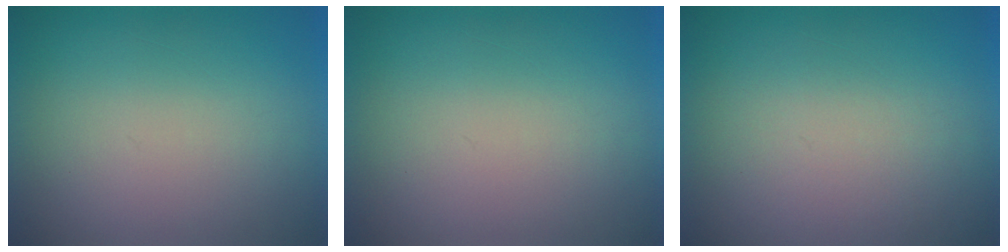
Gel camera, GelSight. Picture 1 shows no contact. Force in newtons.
{"total": 1.1}
{"total": 3.2}